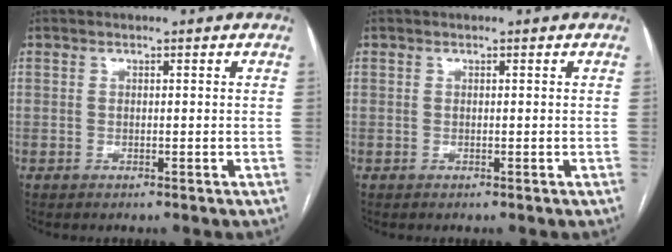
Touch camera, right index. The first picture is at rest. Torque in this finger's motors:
{"motor_torque": [0.18, -0.11, -0.01, 0.00]}